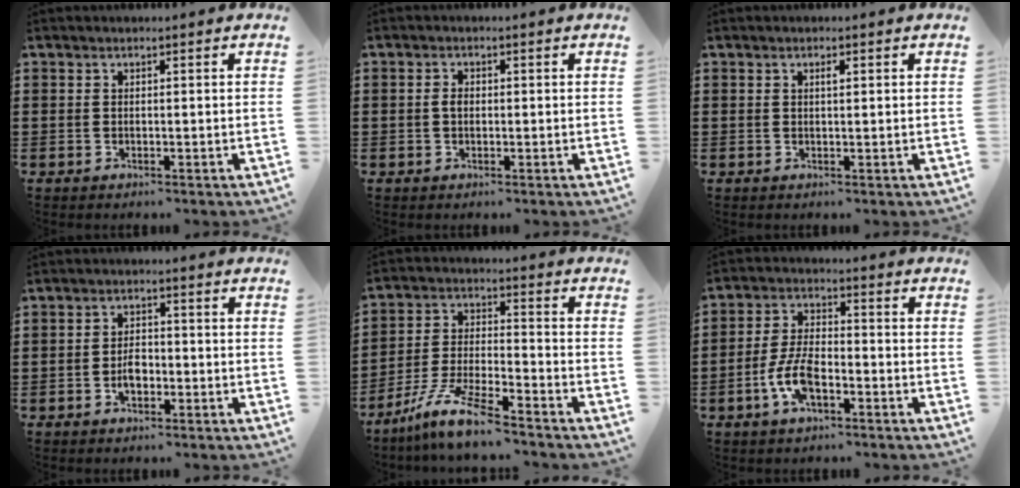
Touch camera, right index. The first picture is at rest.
{"total": 1.5, "force": [-0.1, 0.9, 1.2], "torque": [-0.024, 0.005, -0.003]}
{"total": 0.9, "force": [0.3, 0.2, 0.8], "torque": [-0.016, 0.001, 0.004]}
{"total": 3.1, "force": [-1.0, 1.8, 2.3], "torque": [-0.042, 0.005, -0.020]}
{"total": 9.8, "force": [-8.1, 0.6, 5.4], "torque": [-0.120, 0.003, -0.163]}
{"total": 7.2, "force": [-2.8, 3.3, 5.7], "torque": [-0.134, -0.001, -0.058]}